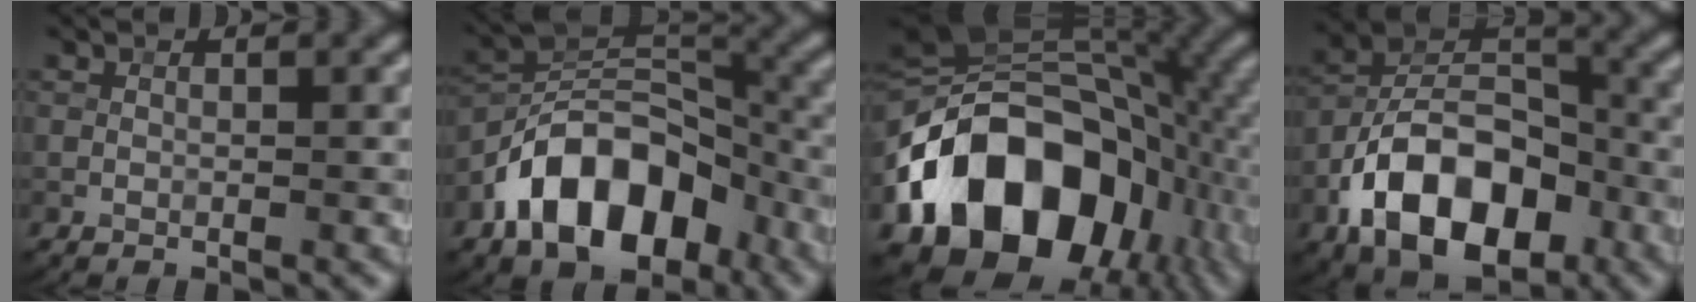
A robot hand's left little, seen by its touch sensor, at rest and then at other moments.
{"total": 11.4, "force": [-5.9, 6.6, 7.2], "torque": [-0.114, 0.011, -0.117]}
{"total": 17.8, "force": [-6.1, 12.7, 10.9], "torque": [-0.171, -0.009, -0.107]}
{"total": 12.6, "force": [-6.0, 7.3, 8.4], "torque": [-0.145, 0.000, -0.112]}